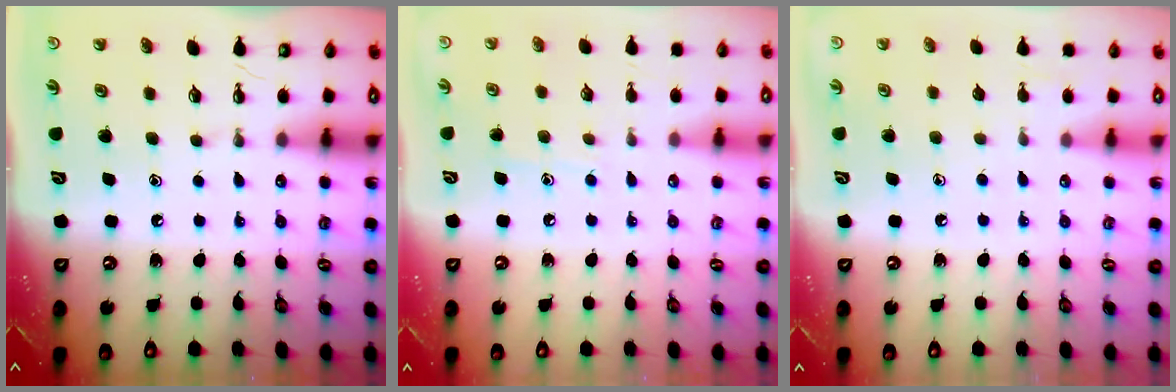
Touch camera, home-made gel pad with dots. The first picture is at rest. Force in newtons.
{"total": 5.9, "press": 5.8, "slide": 0.7}
{"total": 3.8, "press": 3.7, "slide": 0.4}